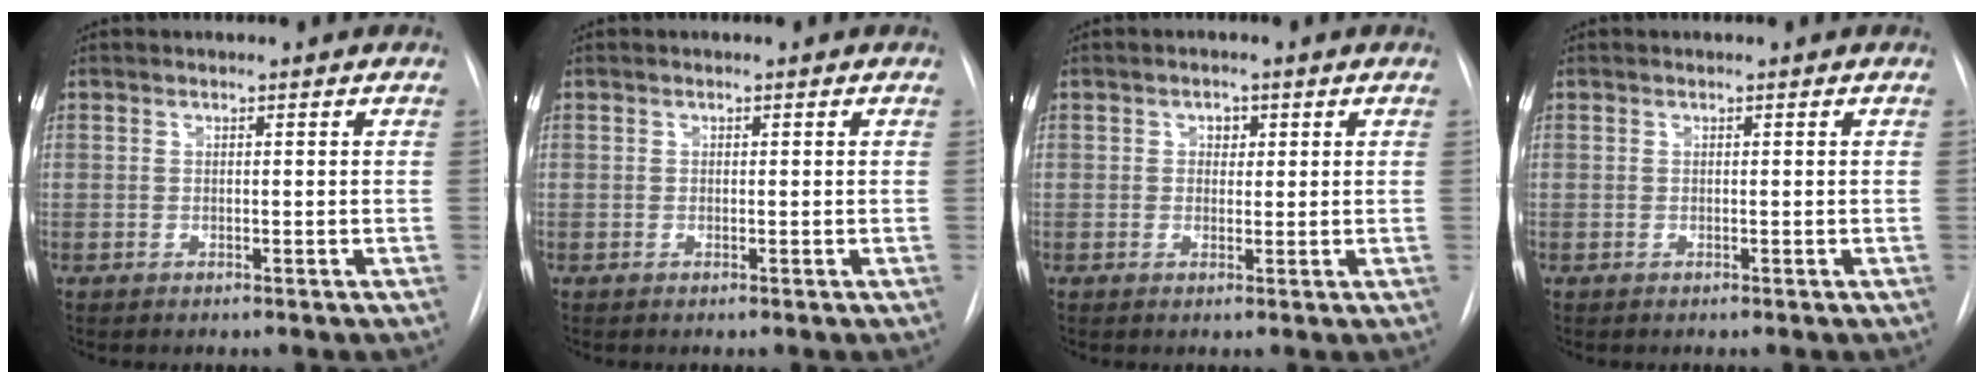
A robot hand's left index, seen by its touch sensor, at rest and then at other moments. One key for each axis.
{"total": 0.0}
{"total": 1.9, "fx": 0.6, "fy": 1.5, "fz": 1.1, "tx": -0.011, "ty": 0.002, "tz": 0.006}
{"total": 0.0}